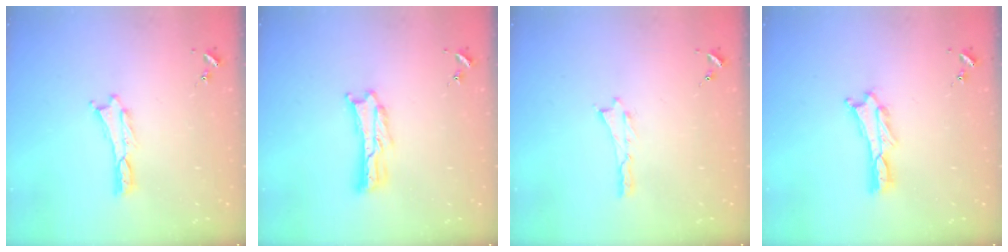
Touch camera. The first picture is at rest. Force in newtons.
{"total": 1.6, "press": 1.6, "slide": 0.3}
{"total": 0.0}
{"total": 1.1, "press": 1.1, "slide": 0.2}